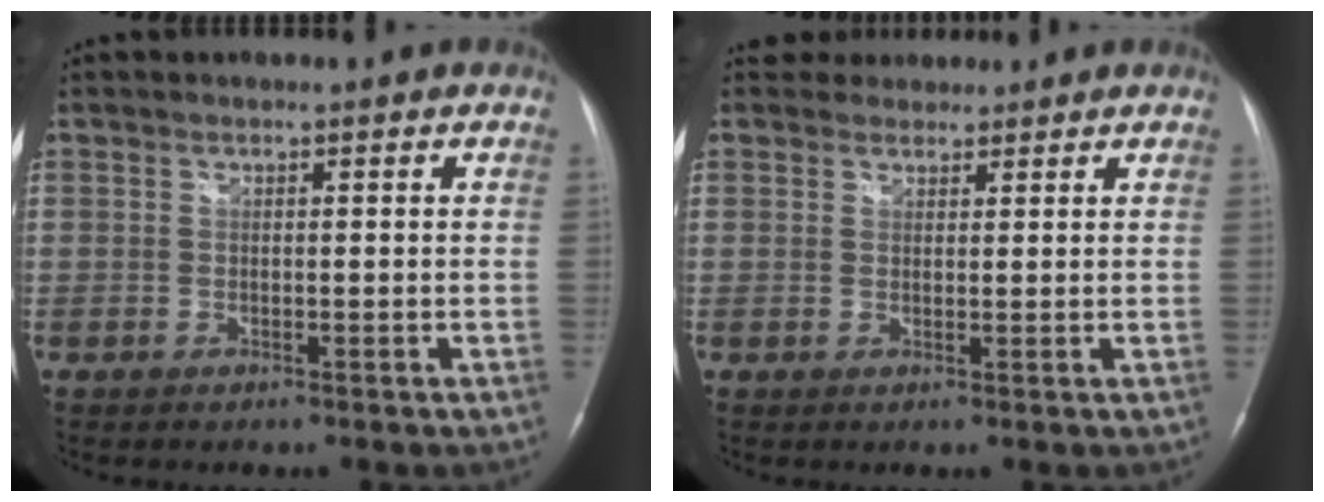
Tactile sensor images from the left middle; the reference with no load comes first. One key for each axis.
{"total": 3.2, "fx": 2.9, "fy": 1.2, "fz": -0.3, "tx": 0.012, "ty": 0.015, "tz": 0.046}